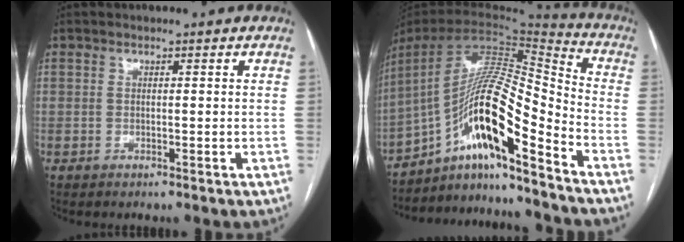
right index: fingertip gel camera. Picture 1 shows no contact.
{"total": 17.7, "force": [-10.4, 1.5, 14.2], "torque": [-0.267, 0.018, -0.182]}